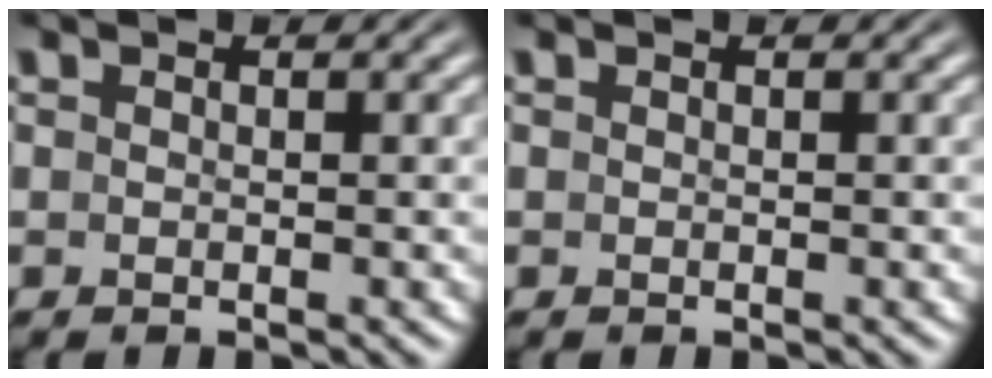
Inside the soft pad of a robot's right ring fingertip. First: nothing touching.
{"total": 0.0}